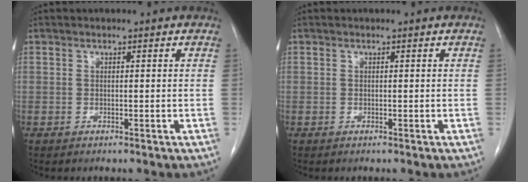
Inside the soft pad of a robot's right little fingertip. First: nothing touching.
{"total": 0.0}